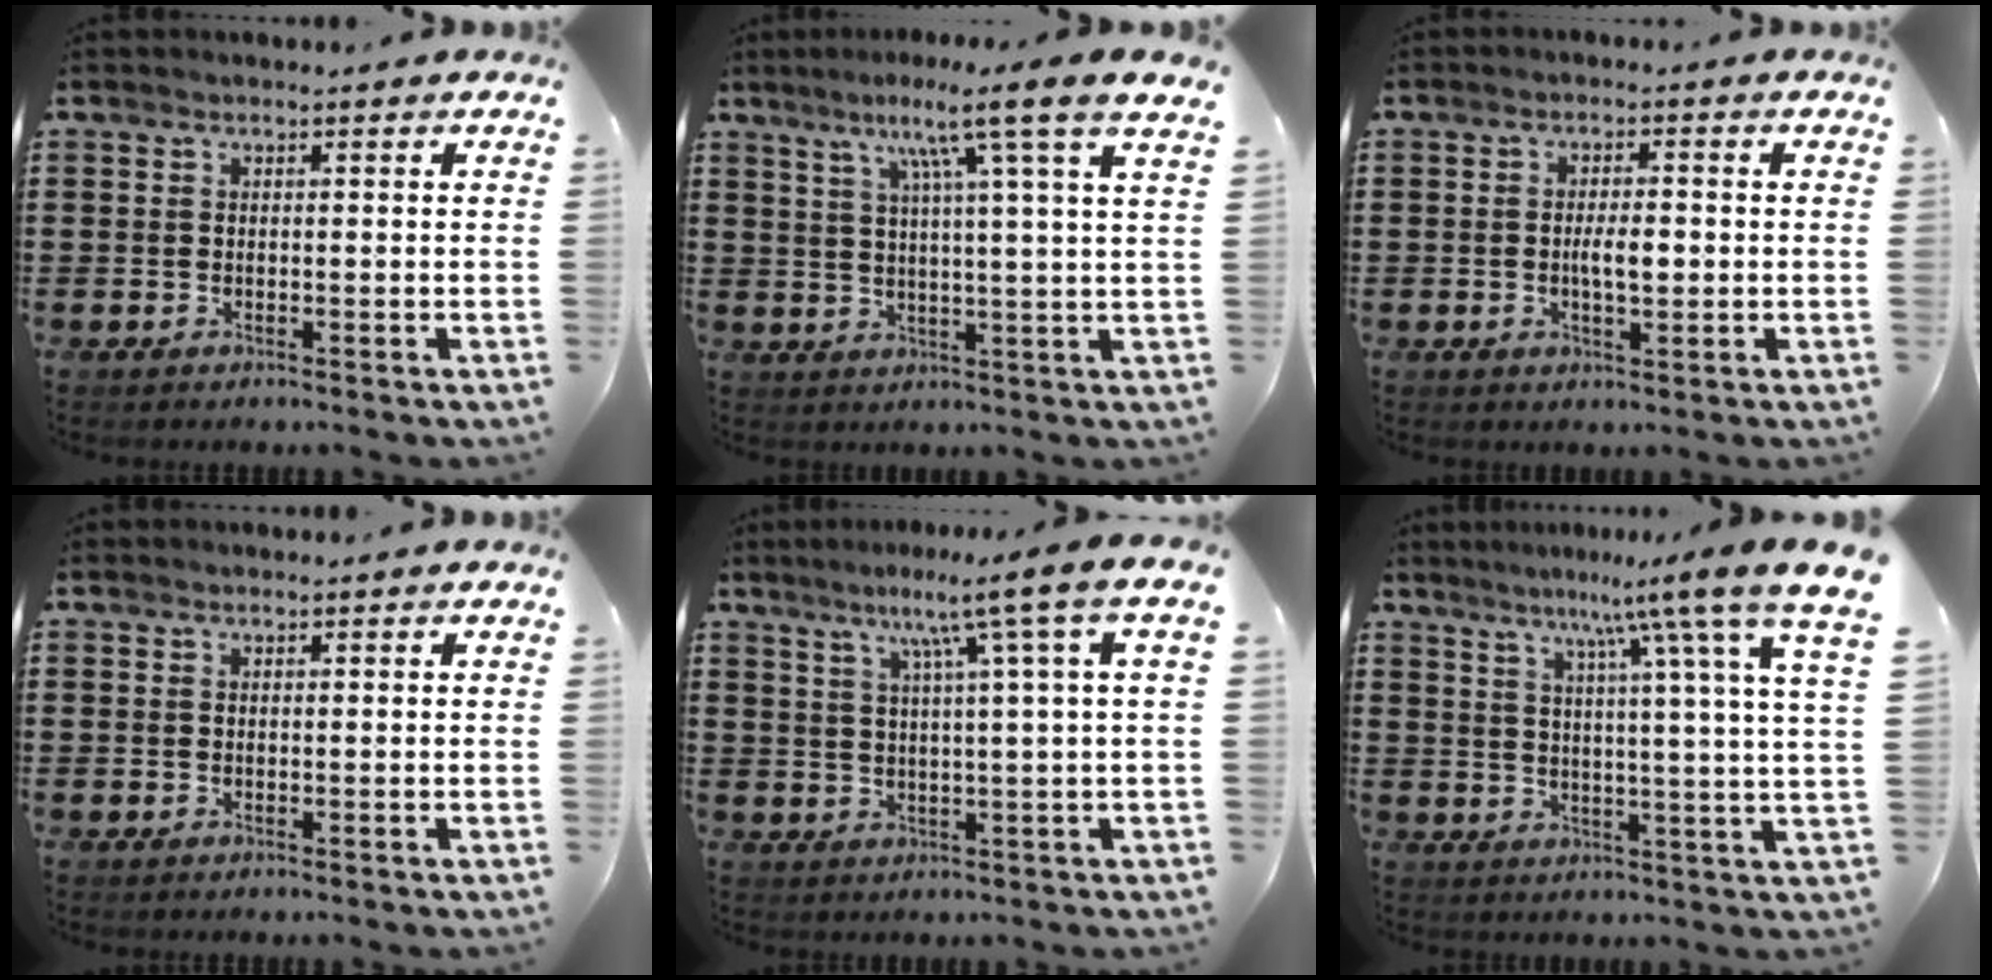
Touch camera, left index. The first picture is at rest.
{"total": 9.5, "force": [5.7, -1.7, 7.4], "torque": [-0.138, -0.022, 0.076]}
{"total": 3.7, "force": [-0.3, 1.4, 3.4], "torque": [-0.055, 0.000, -0.009]}
{"total": 0.0}
{"total": 8.2, "force": [3.9, -1.4, 7.1], "torque": [-0.132, -0.012, 0.051]}
{"total": 9.2, "force": [6.1, -1.2, 6.7], "torque": [-0.128, -0.039, 0.086]}